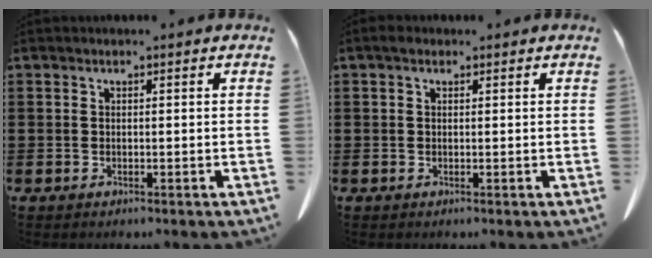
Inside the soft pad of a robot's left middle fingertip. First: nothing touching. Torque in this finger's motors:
{"motor_torque": [0.16, -0.22, 0.18, 0.03]}